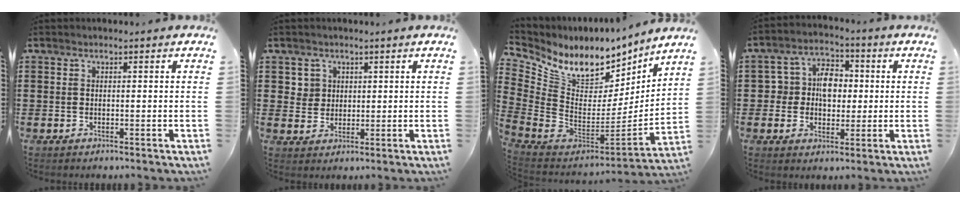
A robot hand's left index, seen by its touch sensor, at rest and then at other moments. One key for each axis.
{"total": 3.0, "fx": 1.2, "fy": 2.8, "fz": 0.3, "tx": -0.020, "ty": 0.010, "tz": 0.021}
{"total": 8.9, "fx": 6.0, "fy": 4.9, "fz": 4.5, "tx": -0.115, "ty": -0.058, "tz": 0.103}
{"total": 6.9, "fx": 0.5, "fy": 5.8, "fz": 3.8, "tx": -0.087, "ty": 0.016, "tz": 0.004}